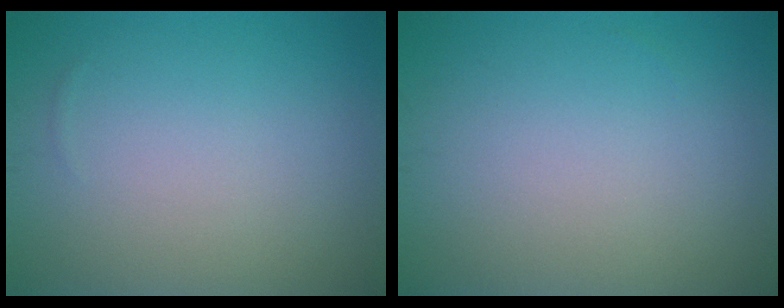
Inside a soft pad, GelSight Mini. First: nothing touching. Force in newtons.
{"total": 0.0}